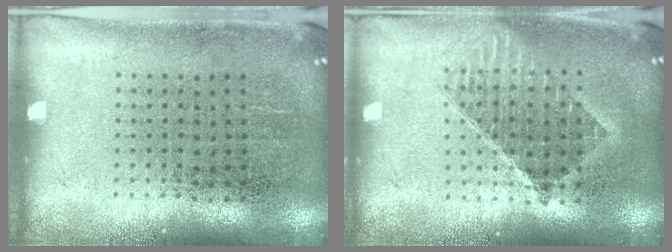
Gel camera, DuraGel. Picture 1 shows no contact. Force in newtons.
{"total": 1.5, "press": 1.3, "slide": 0.8}